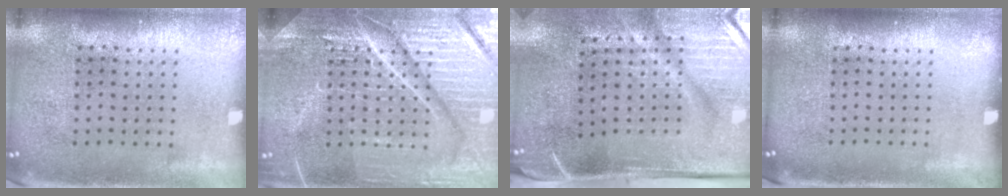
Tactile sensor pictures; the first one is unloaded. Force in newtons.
{"total": 7.1, "press": 7.1, "slide": 0.9}
{"total": 4.8, "press": 3.9, "slide": 2.8}
{"total": 0.0}